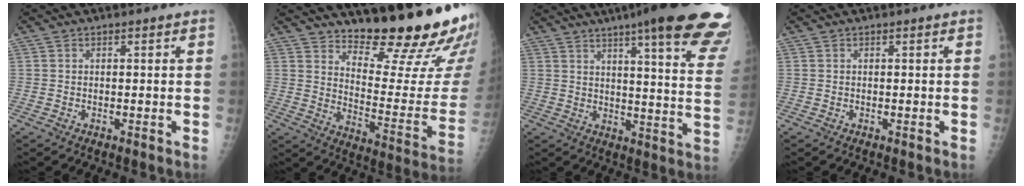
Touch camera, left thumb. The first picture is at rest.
{"total": 22.0, "force": [17.3, 4.5, 12.8], "torque": [-0.146, -0.153, 0.239]}
{"total": 26.9, "force": [18.5, 3.7, 19.2], "torque": [-0.201, -0.073, 0.225]}
{"total": 0.0}